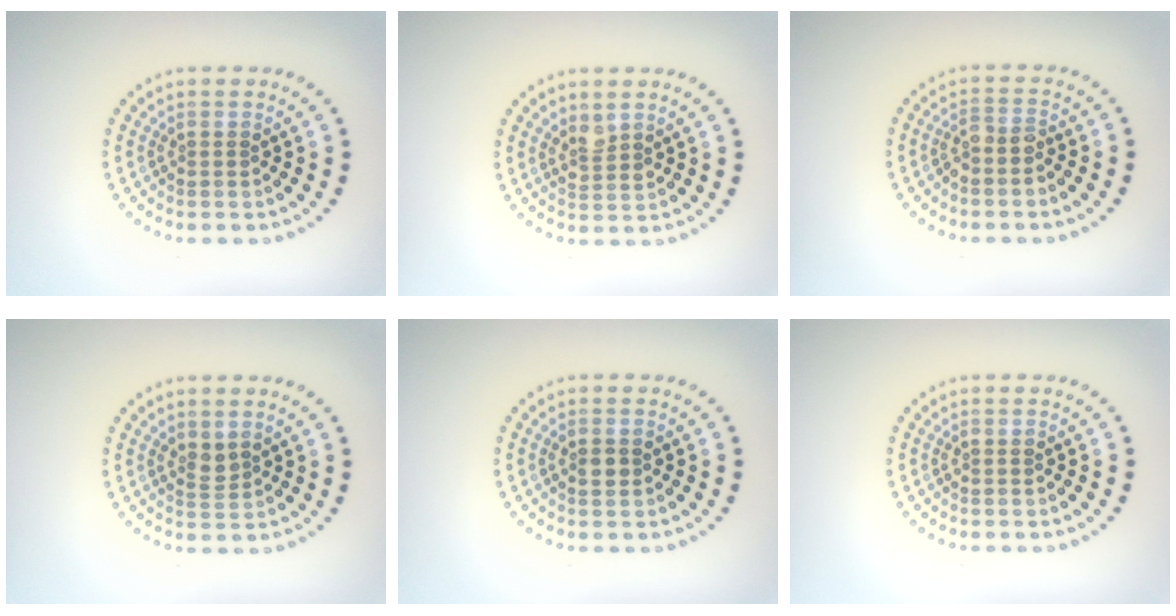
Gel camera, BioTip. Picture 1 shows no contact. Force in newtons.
{"total": 1.6, "press": 1.4, "slide": 0.8}
{"total": 1.8, "press": 1.5, "slide": 1.0}
{"total": 1.5, "press": 1.1, "slide": 0.9}
{"total": 1.2, "press": 1.2, "slide": 0.1}
{"total": 0.5, "press": 0.5, "slide": 0.1}